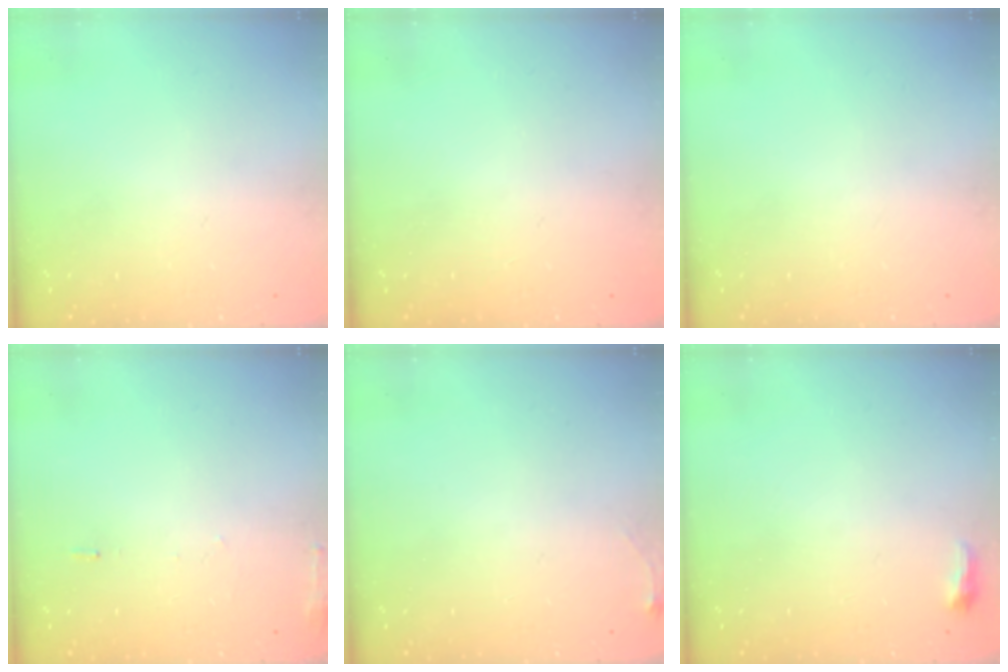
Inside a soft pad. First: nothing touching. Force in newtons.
{"total": 0.0}
{"total": 0.0}
{"total": 5.9, "press": 5.7, "slide": 1.6}
{"total": 4.0, "press": 3.9, "slide": 0.6}
{"total": 3.6, "press": 3.4, "slide": 1.0}